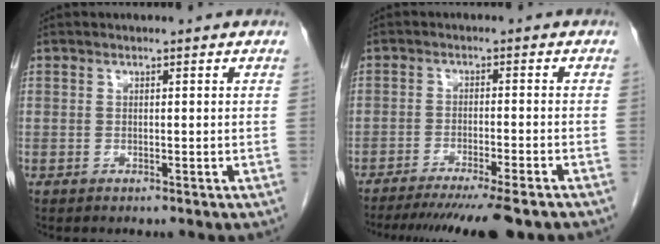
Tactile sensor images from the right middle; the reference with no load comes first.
{"total": 13.4, "force": [-11.3, 0.3, 7.3], "torque": [-0.100, -0.039, -0.165]}